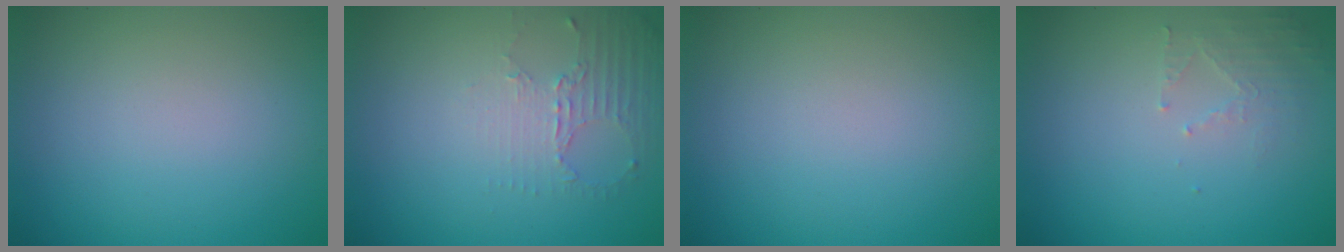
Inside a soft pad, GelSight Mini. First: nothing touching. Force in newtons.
{"total": 2.2, "press": 1.7, "slide": 1.5}
{"total": 0.0}
{"total": 1.7, "press": 1.7, "slide": 0.3}